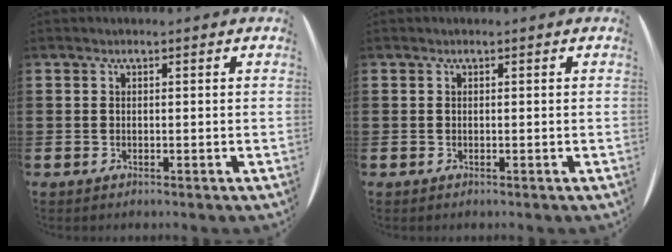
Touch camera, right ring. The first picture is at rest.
{"total": 0.0}